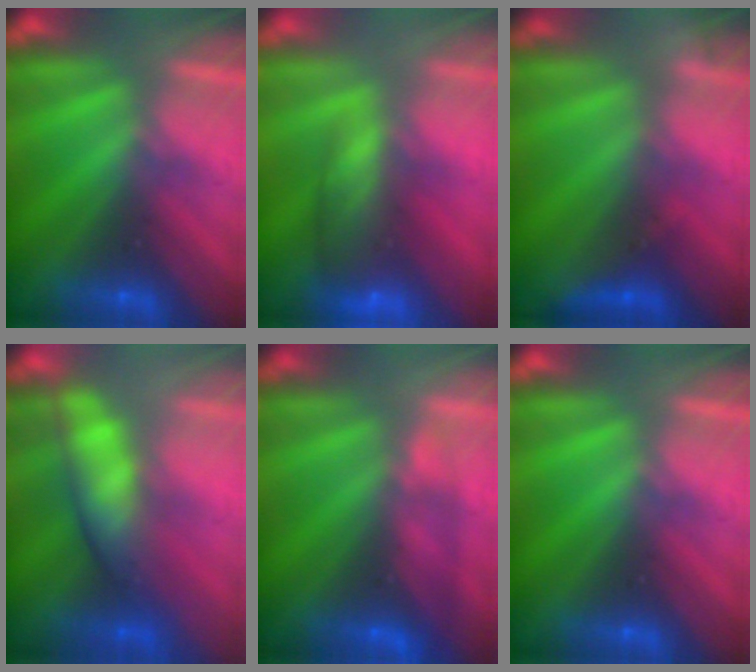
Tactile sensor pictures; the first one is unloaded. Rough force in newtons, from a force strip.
{"total": 9.1}
{"total": 2.7}
{"total": 3.7}
{"total": 5.2}
{"total": 0.0}